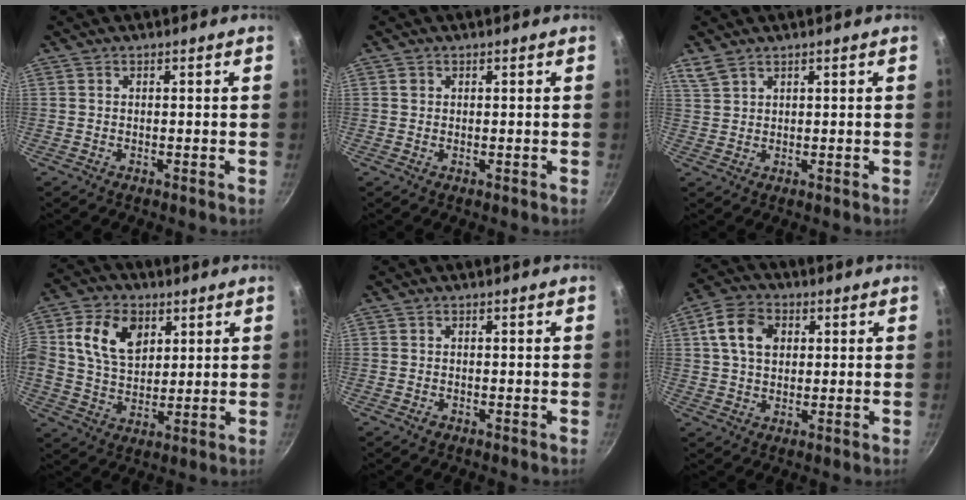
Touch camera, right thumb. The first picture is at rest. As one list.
[{"total": 1.0, "force": [0.3, 0.9, 0.3], "torque": [-0.002, -0.002, 0.002]}, {"total": 3.0, "force": [2.4, 1.4, 1.3], "torque": [-0.025, -0.002, 0.053]}, {"total": 12.5, "force": [4.0, 8.7, 8.0], "torque": [-0.126, -0.006, 0.066]}, {"total": 1.0, "force": [-0.5, 0.7, 0.4], "torque": [-0.005, 0.001, -0.007]}, {"total": 9.1, "force": [2.4, 6.6, 5.8], "torque": [-0.093, 0.008, 0.032]}]